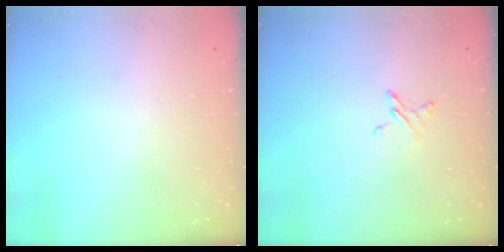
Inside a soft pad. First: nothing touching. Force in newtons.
{"total": 3.9, "press": 3.9, "slide": 0.4}